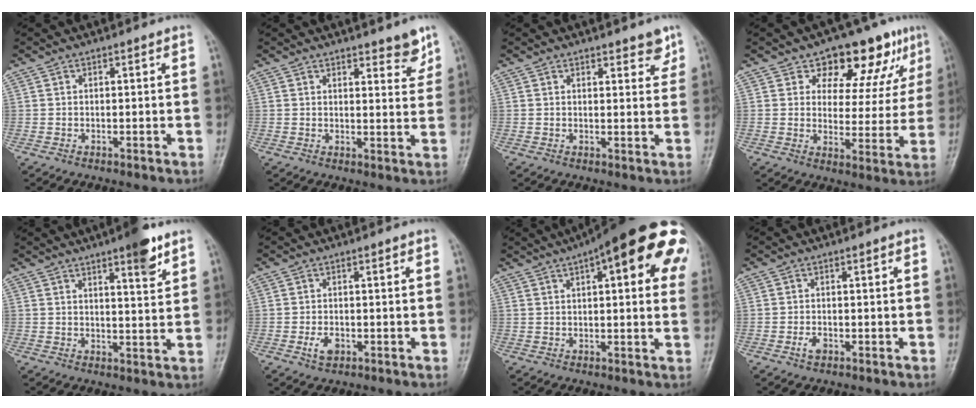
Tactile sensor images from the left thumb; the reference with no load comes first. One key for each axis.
{"total": 4.6, "fx": 3.5, "fy": 1.5, "fz": 2.7, "tx": -0.014, "ty": -0.026, "tz": 0.045}
{"total": 3.7, "fx": 2.7, "fy": 1.5, "fz": 2.1, "tx": -0.002, "ty": -0.016, "tz": 0.034}
{"total": 14.0, "fx": 8.6, "fy": 7.5, "fz": 8.1, "tx": -0.047, "ty": -0.037, "tz": 0.118}
{"total": 6.5, "fx": 4.2, "fy": 1.3, "fz": 4.9, "tx": -0.060, "ty": -0.024, "tz": 0.058}
{"total": 2.8, "fx": -1.1, "fy": 1.8, "fz": 1.9, "tx": -0.035, "ty": 0.003, "tz": -0.018}
{"total": 22.0, "fx": 8.5, "fy": 7.0, "fz": 19.0, "tx": -0.240, "ty": 0.021, "tz": 0.104}
{"total": 1.8, "fx": -0.9, "fy": 1.1, "fz": 1.2, "tx": -0.023, "ty": 0.006, "tz": -0.017}